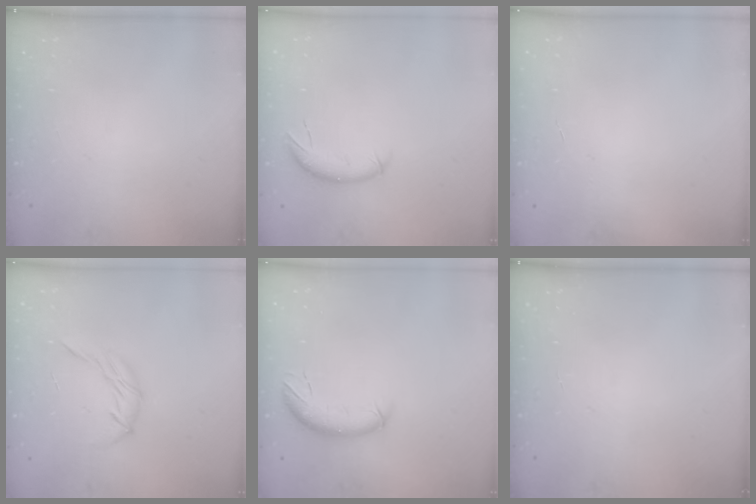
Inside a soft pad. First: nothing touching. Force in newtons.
{"total": 6.6, "press": 6.6, "slide": 0.6}
{"total": 0.0}
{"total": 6.2, "press": 6.2, "slide": 0.5}
{"total": 8.2, "press": 8.1, "slide": 1.2}
{"total": 0.0}